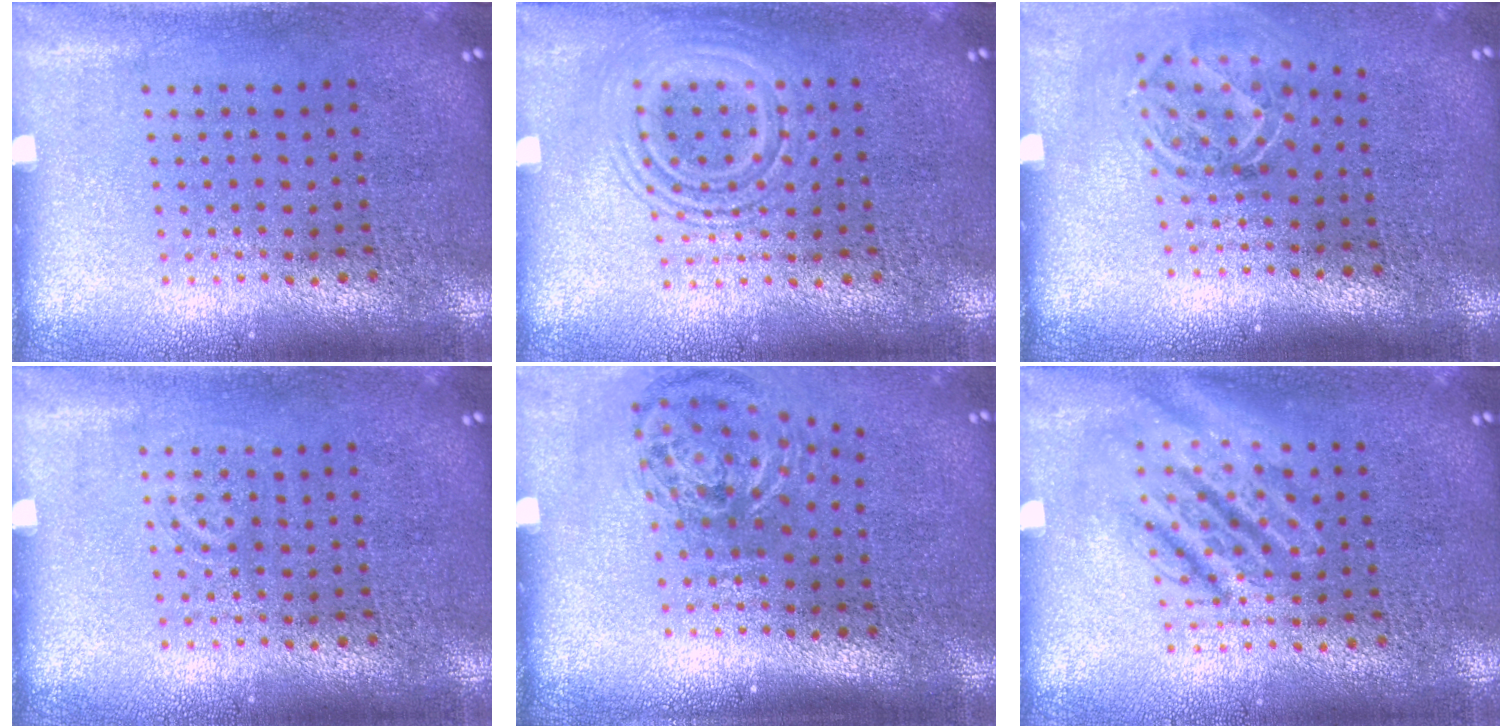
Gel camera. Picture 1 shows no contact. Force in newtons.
{"total": 2.8, "press": 2.8, "slide": 0.4}
{"total": 1.7, "press": 1.1, "slide": 1.3}
{"total": 0.7, "press": 0.7, "slide": 0.2}
{"total": 1.3, "press": 1.0, "slide": 0.9}
{"total": 2.8, "press": 2.8, "slide": 0.3}